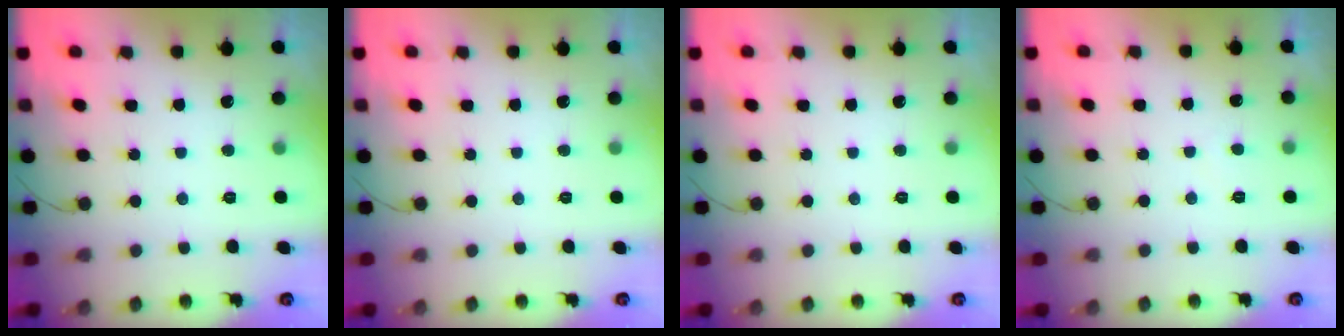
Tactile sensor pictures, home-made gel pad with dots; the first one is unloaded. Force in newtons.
{"total": 0.0}
{"total": 0.0}
{"total": 2.1, "press": 2.1, "slide": 0.2}